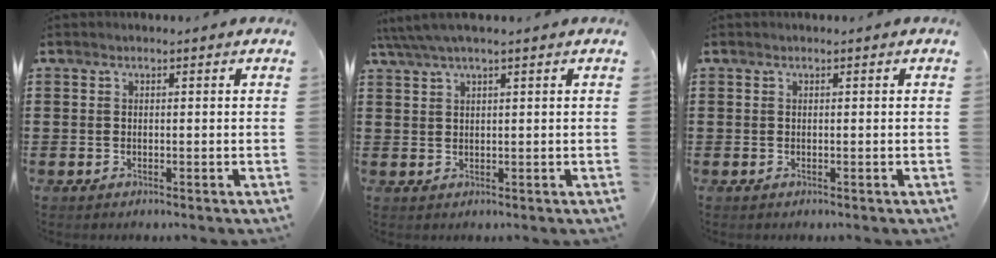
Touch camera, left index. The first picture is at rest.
{"total": 3.0, "force": [2.2, 0.2, 1.9], "torque": [-0.042, 0.003, 0.041]}
{"total": 0.0}